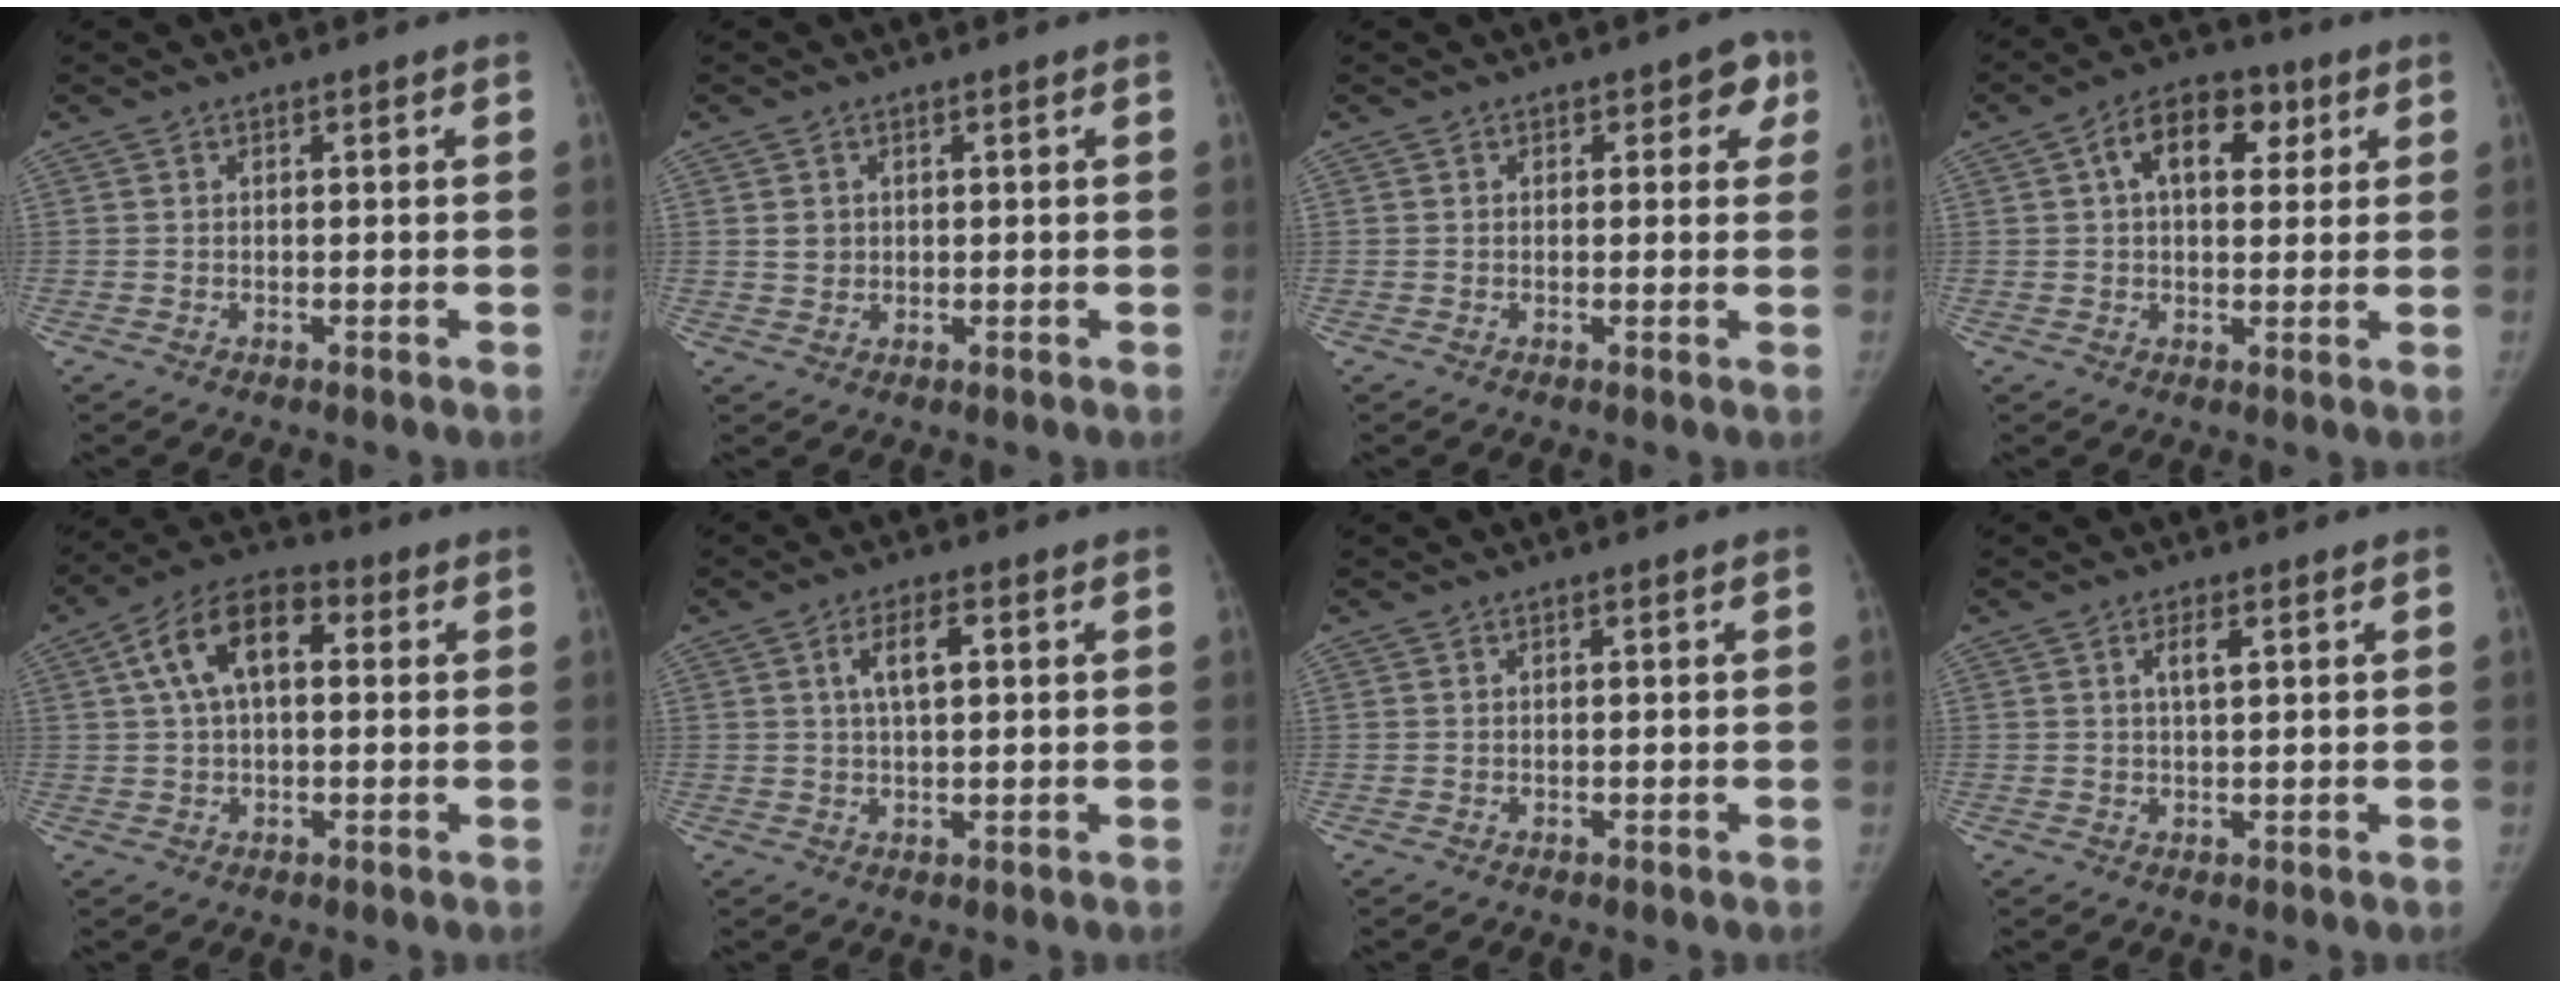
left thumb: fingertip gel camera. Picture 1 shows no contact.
{"total": 2.2, "force": [0.5, 1.9, 0.9], "torque": [-0.006, -0.003, 0.013]}
{"total": 3.8, "force": [1.4, 2.5, 2.4], "torque": [0.012, 0.000, 0.006]}
{"total": 10.5, "force": [3.4, 6.6, 7.6], "torque": [-0.091, 0.012, 0.043]}
{"total": 11.8, "force": [2.8, 6.7, 9.4], "torque": [-0.160, 0.029, 0.039]}
{"total": 5.0, "force": [1.5, 2.0, 4.3], "torque": [-0.077, 0.006, 0.026]}
{"total": 0.0}
{"total": 2.6, "force": [1.0, 0.8, 2.3], "torque": [-0.041, 0.000, 0.019]}